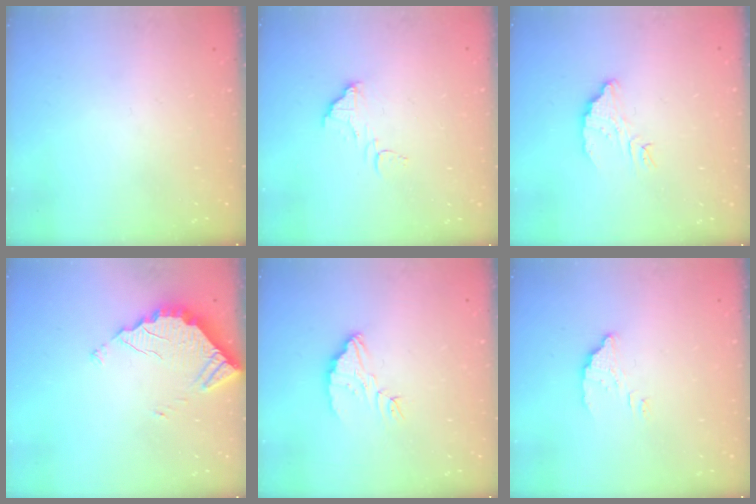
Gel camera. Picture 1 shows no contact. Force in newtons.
{"total": 8.0, "press": 8.0, "slide": 0.3}
{"total": 5.4, "press": 5.4, "slide": 0.3}
{"total": 3.9, "press": 3.9, "slide": 0.3}
{"total": 4.7, "press": 4.7, "slide": 0.3}
{"total": 3.8, "press": 3.8, "slide": 0.2}